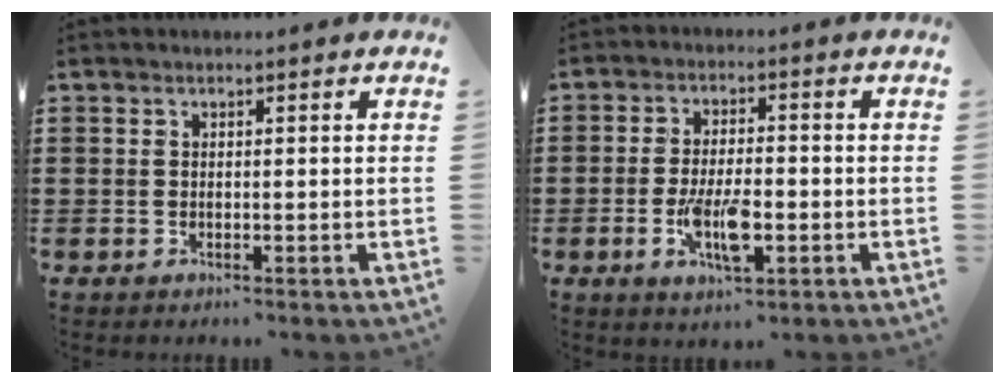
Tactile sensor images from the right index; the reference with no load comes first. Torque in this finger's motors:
{"motor_torque": [2.14, 0.00, 0.84, 0.21]}